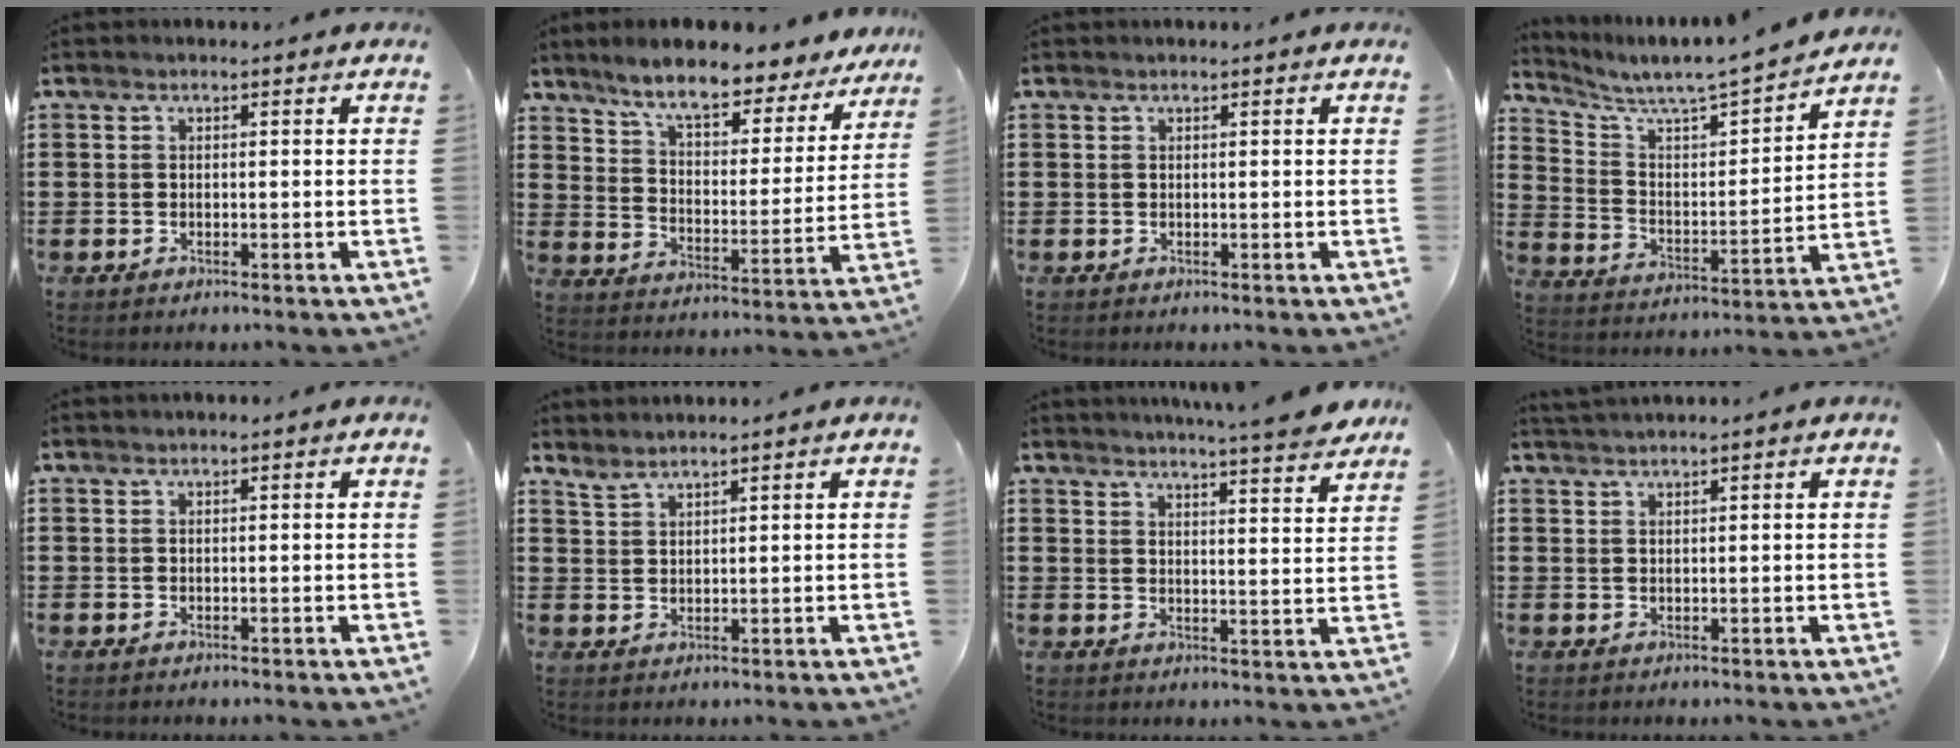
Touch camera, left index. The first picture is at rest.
{"total": 8.2, "force": [7.1, 1.0, 4.0], "torque": [-0.097, -0.040, 0.116]}
{"total": 0.0}
{"total": 5.0, "force": [4.8, -0.2, 1.6], "torque": [-0.058, -0.050, 0.070]}
{"total": 0.0}
{"total": 1.9, "force": [1.8, -0.2, 0.1], "torque": [-0.007, -0.003, 0.037]}
{"total": 5.3, "force": [5.0, -0.6, 1.7], "torque": [-0.036, -0.032, 0.084]}
{"total": 1.2, "force": [1.1, -0.3, 0.4], "torque": [-0.008, -0.001, 0.022]}